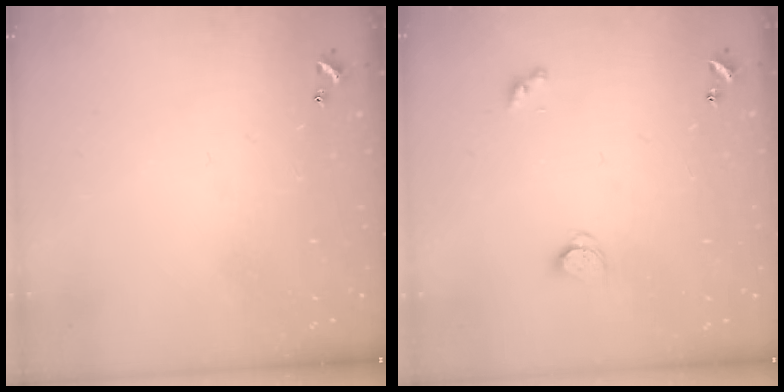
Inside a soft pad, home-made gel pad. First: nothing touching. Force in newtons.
{"total": 2.9, "press": 2.9, "slide": 0.3}